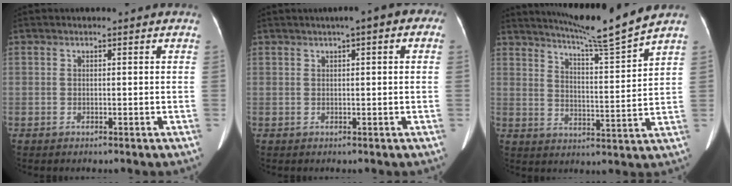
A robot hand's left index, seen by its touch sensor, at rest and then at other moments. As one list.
[{"total": 4.8, "force": [2.0, 1.0, 4.3], "torque": [-0.051, 0.024, 0.017]}, {"total": 10.9, "force": [9.9, -2.6, 3.9], "torque": [-0.072, -0.033, 0.157]}]